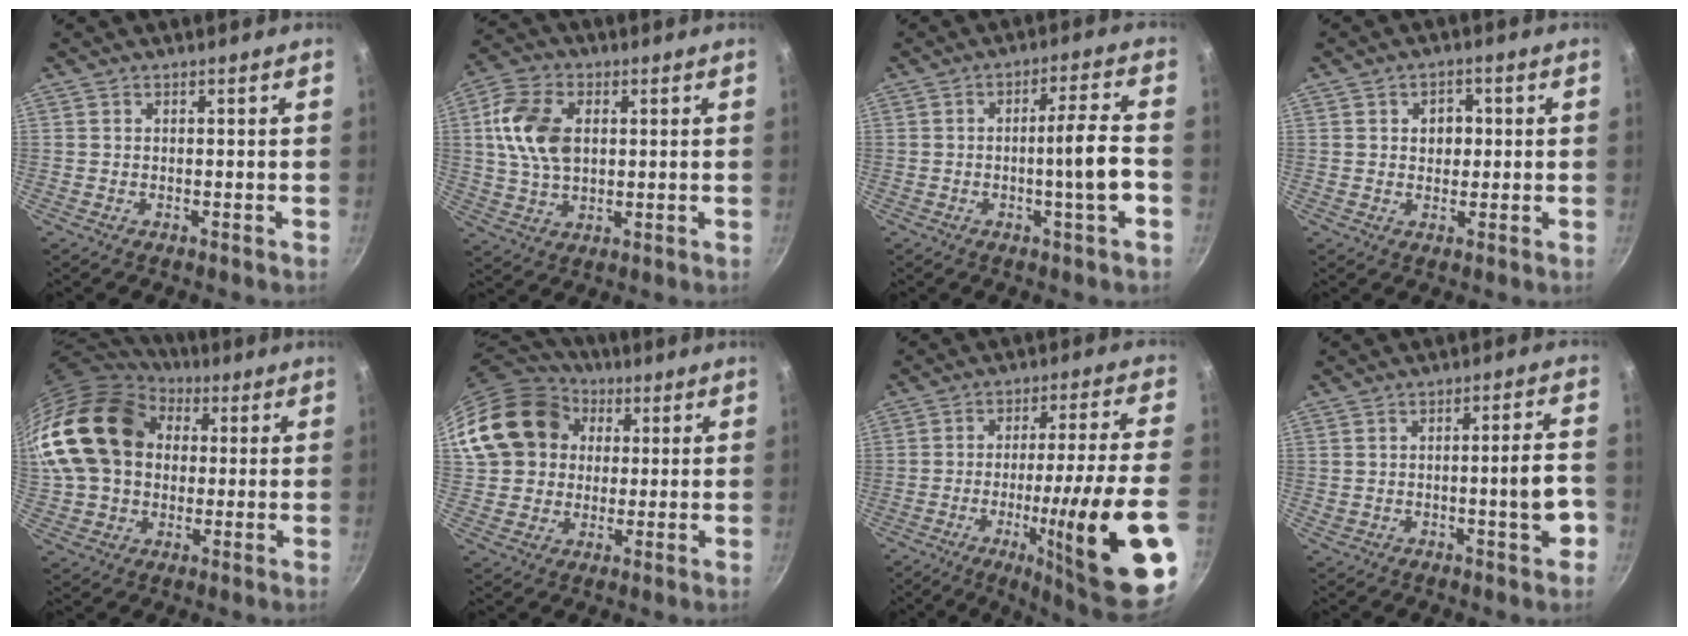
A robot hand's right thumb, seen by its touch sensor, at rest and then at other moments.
{"total": 11.9, "force": [2.1, 7.7, 8.8], "torque": [-0.155, 0.007, 0.035]}
{"total": 8.1, "force": [-2.1, 0.2, 7.8], "torque": [-0.120, 0.020, -0.031]}
{"total": 4.1, "force": [0.6, 3.3, 2.4], "torque": [-0.013, 0.002, 0.008]}
{"total": 22.4, "force": [5.0, 16.7, 14.1], "torque": [-0.254, 0.031, 0.087]}
{"total": 17.7, "force": [4.2, 14.9, 8.5], "torque": [-0.134, 0.029, 0.073]}
{"total": 24.6, "force": [-7.5, 3.0, 23.2], "torque": [-0.324, 0.016, -0.099]}
{"total": 6.9, "force": [-2.1, 1.5, 6.3], "torque": [-0.073, 0.023, -0.021]}